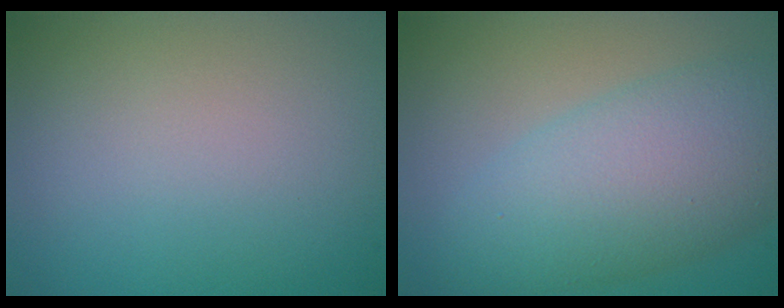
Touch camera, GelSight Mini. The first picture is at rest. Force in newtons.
{"total": 7.5, "press": 7.5, "slide": 0.2}